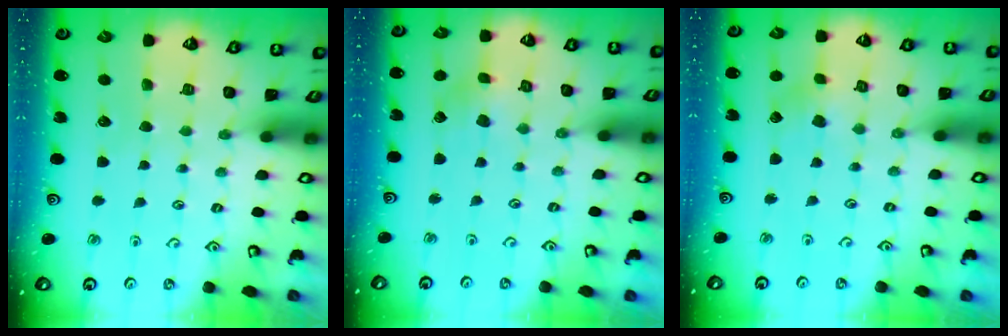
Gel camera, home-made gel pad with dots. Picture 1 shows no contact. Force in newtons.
{"total": 2.9, "press": 2.9, "slide": 0.1}
{"total": 2.8, "press": 2.8, "slide": 0.5}